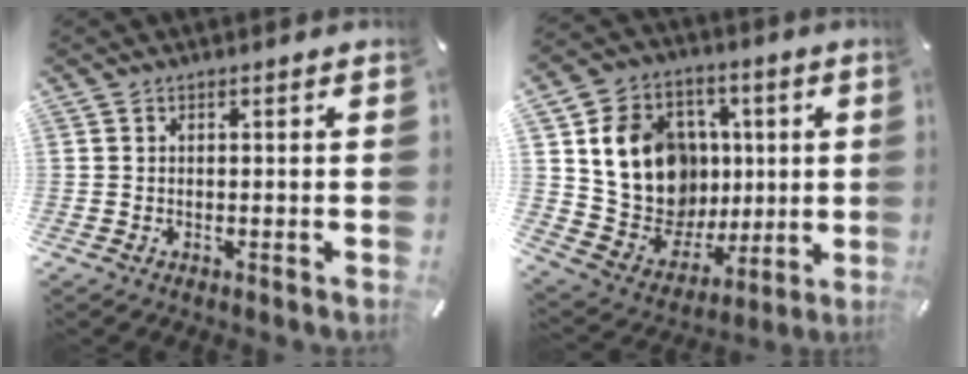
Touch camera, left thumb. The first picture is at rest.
{"total": 17.7, "force": [4.1, 15.2, 8.0], "torque": [-0.132, -0.013, 0.098]}